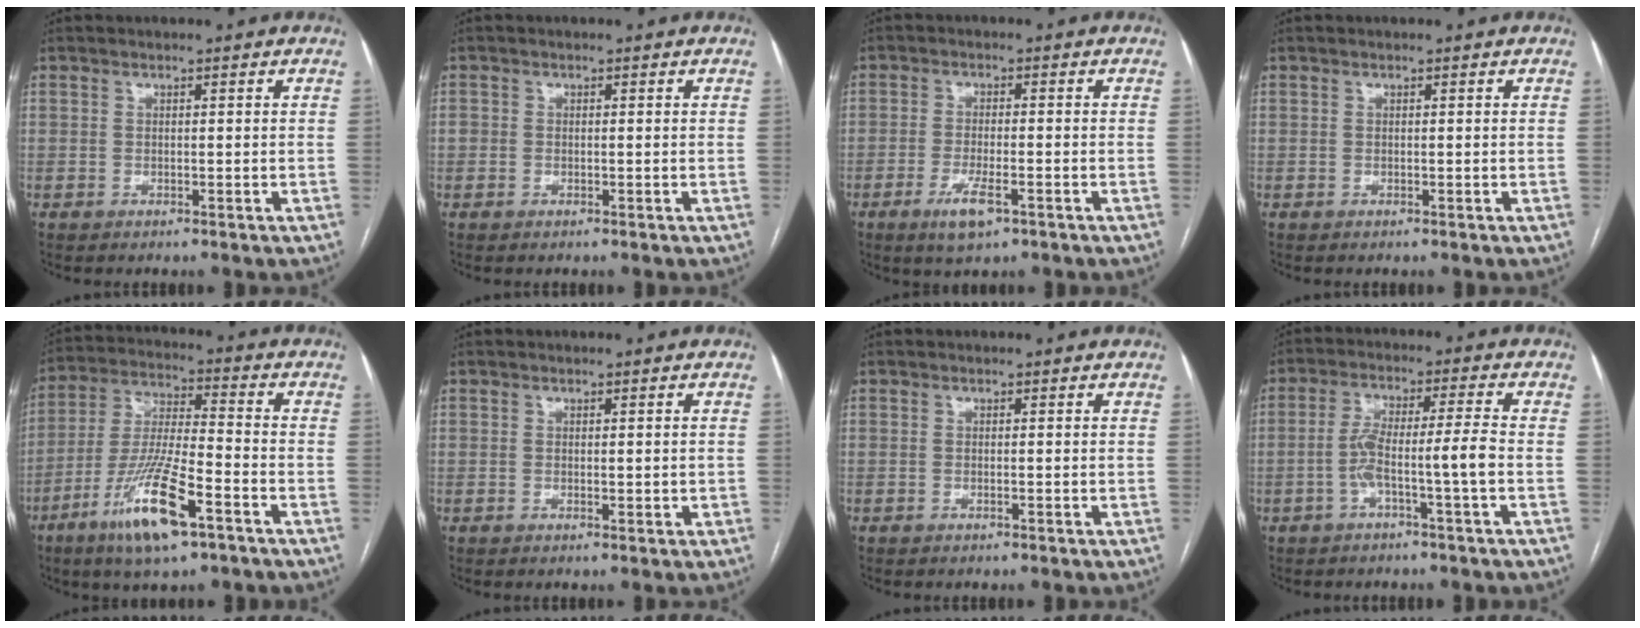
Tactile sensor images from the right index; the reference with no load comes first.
{"total": 0.9, "force": [-0.1, 0.8, 0.4], "torque": [-0.003, 0.008, -0.001]}
{"total": 5.2, "force": [-2.8, 1.1, 4.3], "torque": [-0.085, -0.007, -0.045]}
{"total": 0.0}
{"total": 14.2, "force": [-7.5, 2.1, 11.9], "torque": [-0.238, -0.019, -0.136]}
{"total": 1.0, "force": [-0.1, 0.5, 0.9], "torque": [-0.013, -0.002, 0.002]}
{"total": 0.0}
{"total": 6.8, "force": [-2.3, -0.7, 6.3], "torque": [-0.122, 0.021, -0.039]}